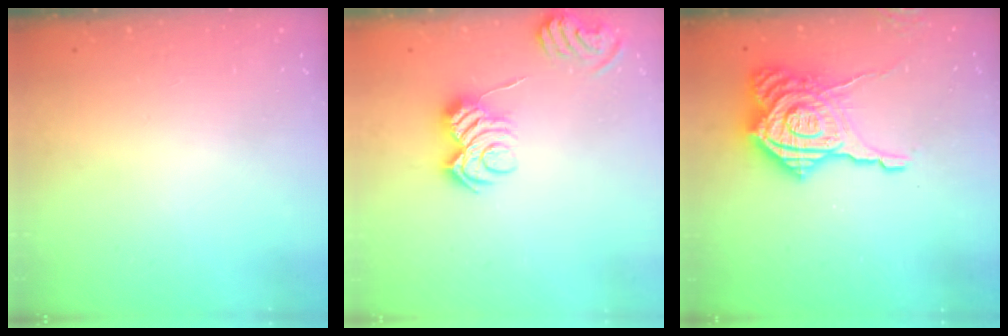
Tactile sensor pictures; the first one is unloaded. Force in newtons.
{"total": 9.6, "press": 9.6, "slide": 0.5}
{"total": 20.6, "press": 20.5, "slide": 1.6}